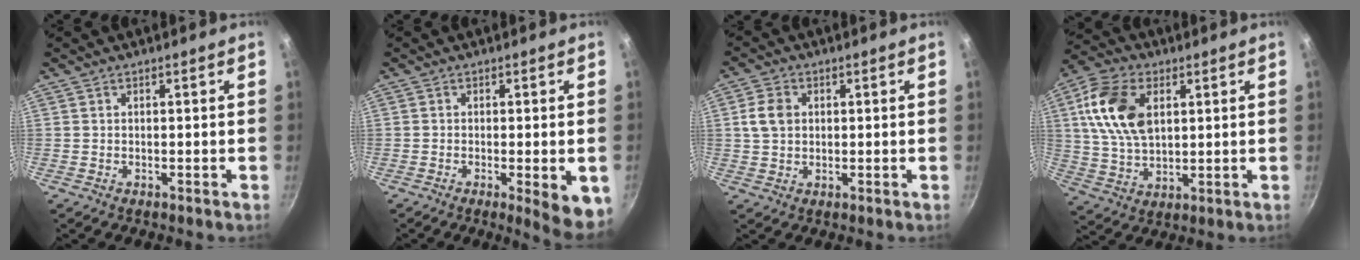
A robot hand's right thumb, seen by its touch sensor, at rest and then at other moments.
{"total": 7.3, "force": [-2.1, 1.8, 6.8], "torque": [-0.077, -0.004, -0.022]}
{"total": 5.1, "force": [0.9, 4.0, 3.1], "torque": [-0.048, 0.005, 0.014]}
{"total": 14.3, "force": [3.8, 9.0, 10.4], "torque": [-0.182, -0.003, 0.072]}